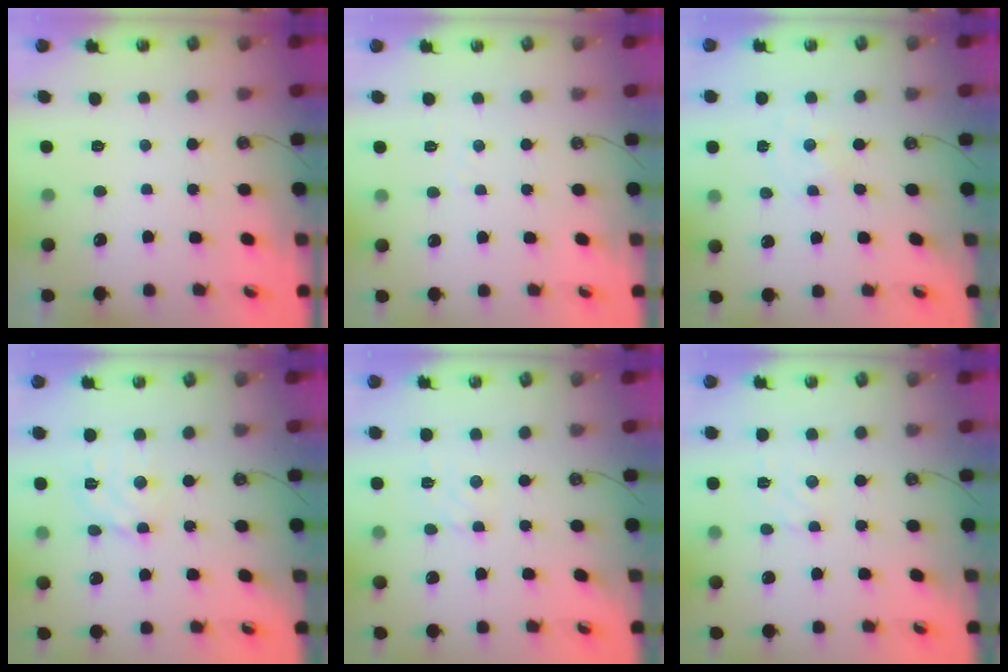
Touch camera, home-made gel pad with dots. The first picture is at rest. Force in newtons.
{"total": 2.5, "press": 2.5, "slide": 0.4}
{"total": 0.0}
{"total": 7.5, "press": 7.5, "slide": 0.8}
{"total": 3.0, "press": 3.0, "slide": 0.5}
{"total": 2.4, "press": 2.4, "slide": 0.6}